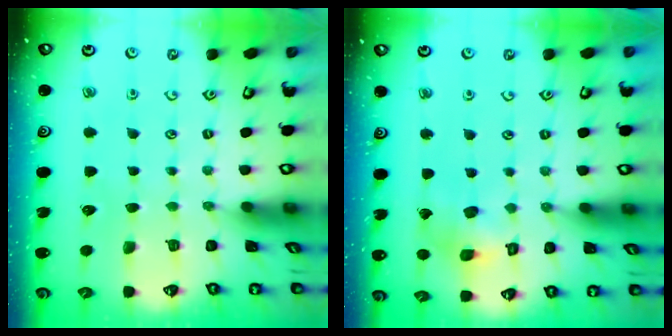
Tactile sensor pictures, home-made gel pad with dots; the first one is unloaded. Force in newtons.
{"total": 9.6, "press": 9.5, "slide": 1.3}